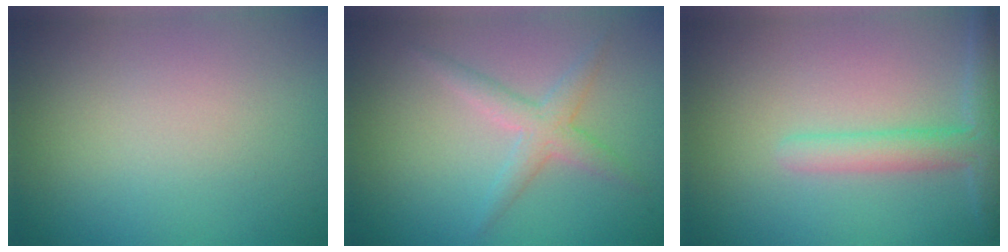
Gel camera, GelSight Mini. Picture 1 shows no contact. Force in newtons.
{"total": 2.4, "press": 2.4, "slide": 0.0}
{"total": 3.0, "press": 3.0, "slide": 0.2}